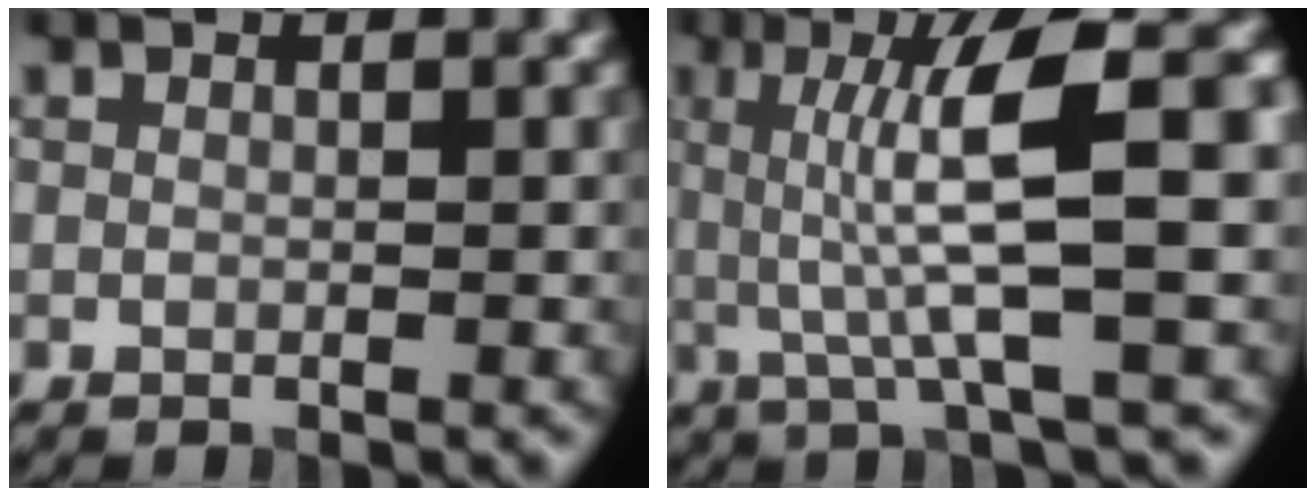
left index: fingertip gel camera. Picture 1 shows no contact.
{"total": 9.3, "force": [1.1, 1.9, 9.0], "torque": [-0.142, 0.005, 0.021]}